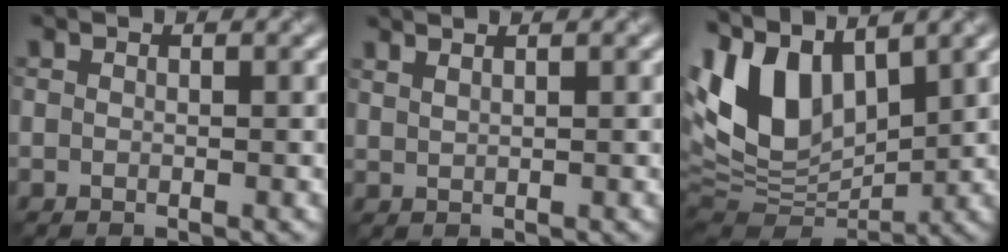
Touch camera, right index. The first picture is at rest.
{"total": 2.1, "force": [1.8, 0.7, 0.6], "torque": [0.005, 0.003, 0.014]}
{"total": 10.1, "force": [4.6, 5.7, 6.9], "torque": [-0.165, 0.015, 0.084]}